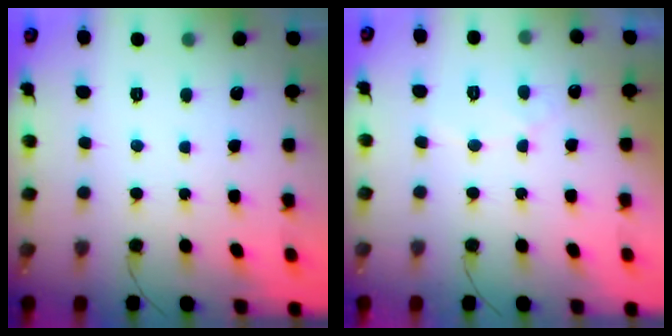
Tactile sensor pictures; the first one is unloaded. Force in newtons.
{"total": 5.0, "press": 4.9, "slide": 0.4}